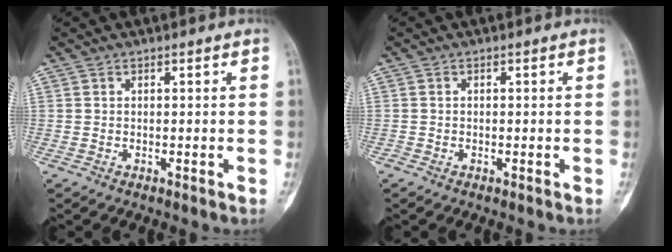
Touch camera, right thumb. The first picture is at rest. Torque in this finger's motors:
{"motor_torque": [-0.09, -0.43, -0.01, -0.12, -0.05]}